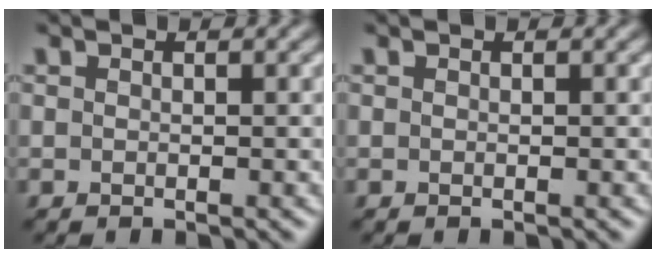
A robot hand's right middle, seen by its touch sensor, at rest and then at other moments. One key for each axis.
{"total": 0.0}